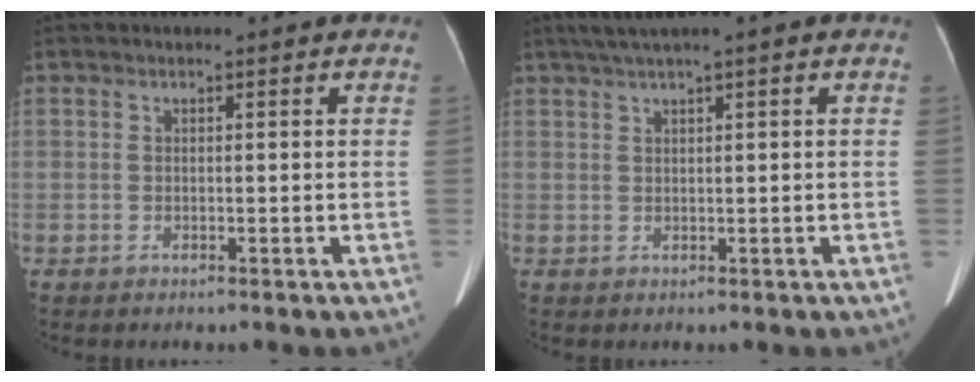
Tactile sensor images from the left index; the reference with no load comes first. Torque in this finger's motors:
{"motor_torque": [0.16, -1.21, 0.06, -0.02]}